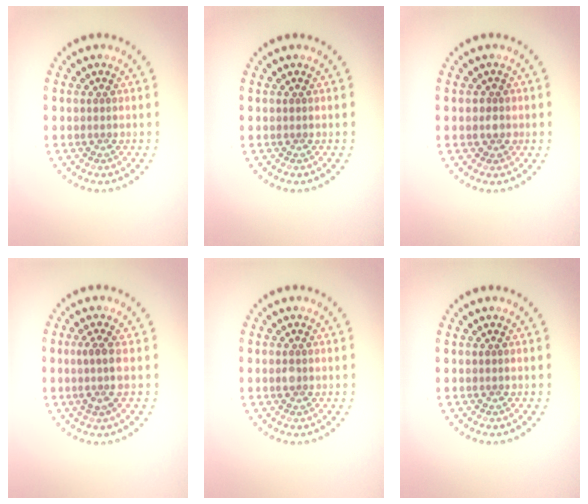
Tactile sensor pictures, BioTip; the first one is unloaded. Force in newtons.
{"total": 0.0}
{"total": 1.5, "press": 1.3, "slide": 0.6}
{"total": 2.1, "press": 1.7, "slide": 1.2}
{"total": 0.9, "press": 0.9, "slide": 0.0}
{"total": 0.0}